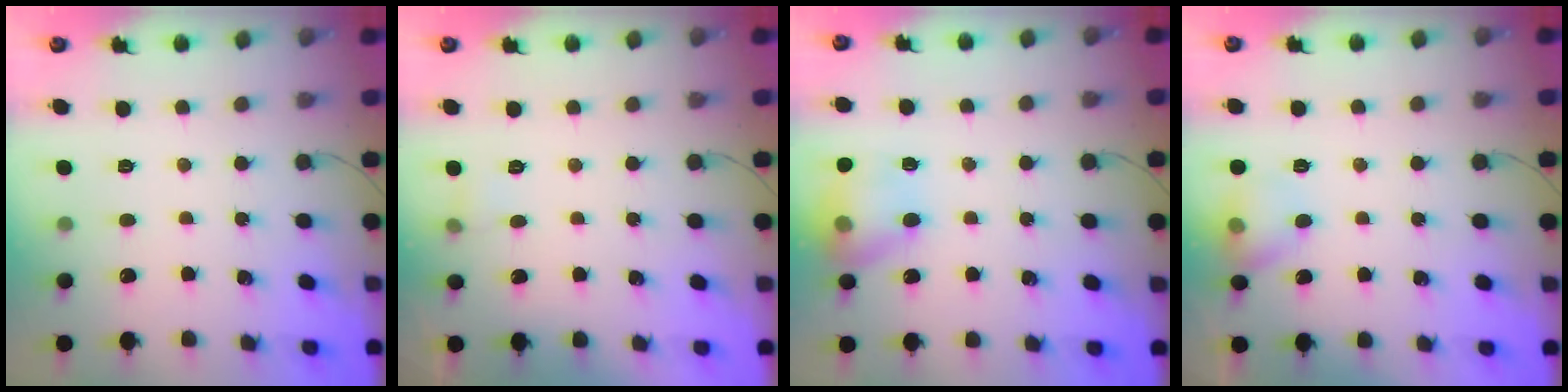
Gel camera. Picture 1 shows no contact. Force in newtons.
{"total": 3.9, "press": 3.7, "slide": 1.1}
{"total": 14.7, "press": 14.6, "slide": 1.3}
{"total": 8.4, "press": 8.2, "slide": 1.8}